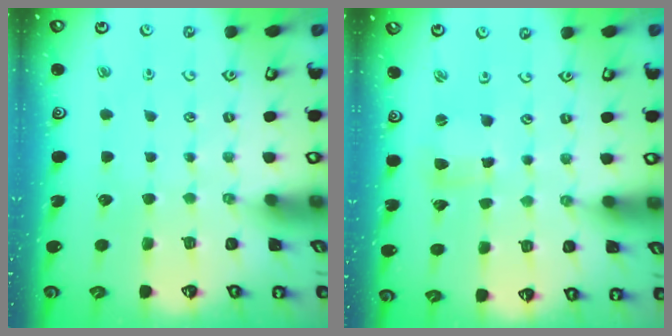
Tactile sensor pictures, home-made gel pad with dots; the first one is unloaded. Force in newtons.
{"total": 2.1, "press": 2.1, "slide": 0.2}